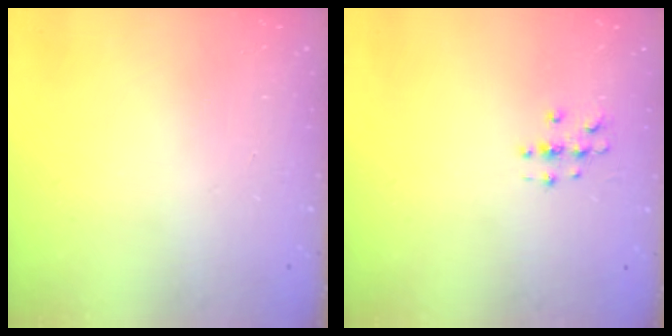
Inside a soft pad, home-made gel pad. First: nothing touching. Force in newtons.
{"total": 2.8, "press": 2.8, "slide": 0.3}